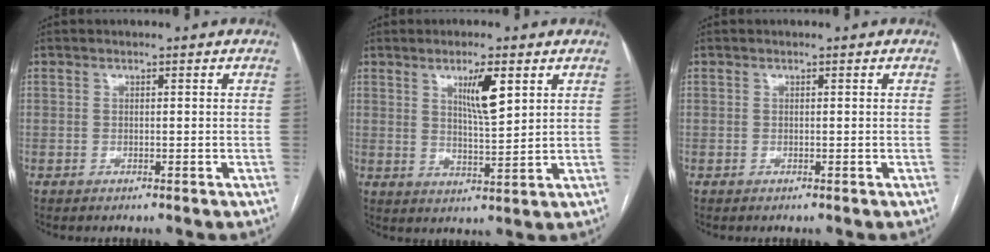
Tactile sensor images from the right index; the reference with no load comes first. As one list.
[{"total": 6.1, "force": [2.8, 0.8, 5.4], "torque": [-0.093, -0.006, 0.050]}, {"total": 0.0}]